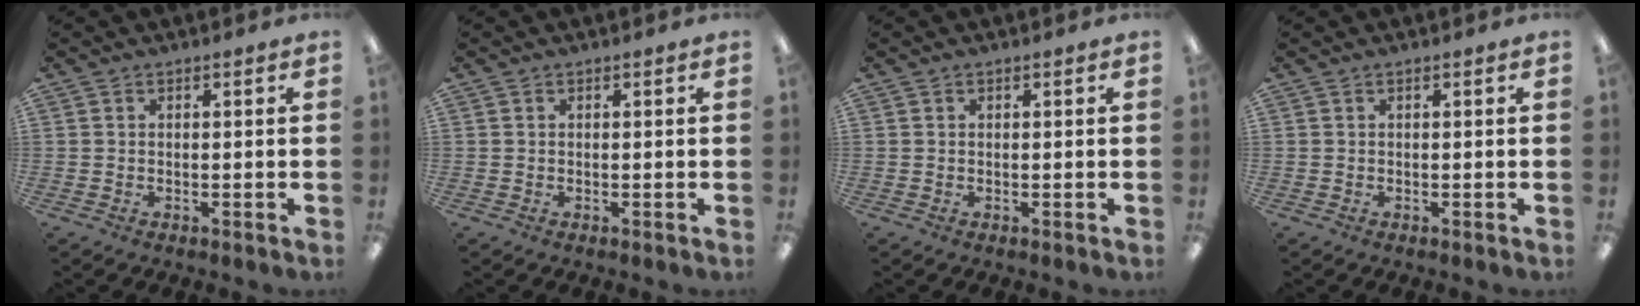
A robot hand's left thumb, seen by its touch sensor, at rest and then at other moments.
{"total": 0.0}
{"total": 0.0}
{"total": 0.0}